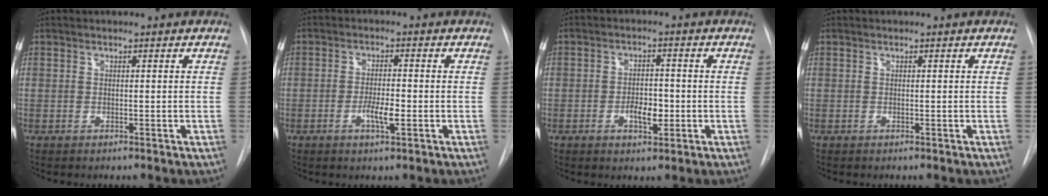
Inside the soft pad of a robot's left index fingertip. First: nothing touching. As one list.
[{"total": 3.7, "force": [-1.9, 0.6, 3.1], "torque": [-0.057, -0.006, -0.030]}, {"total": 4.3, "force": [-1.9, 1.9, 3.3], "torque": [-0.052, -0.003, -0.027]}, {"total": 0.0}]